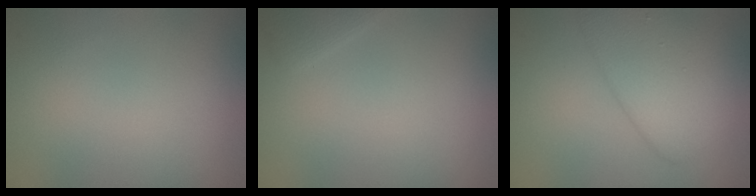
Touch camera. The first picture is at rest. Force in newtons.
{"total": 1.1, "press": 1.1, "slide": 0.0}
{"total": 5.3, "press": 5.3, "slide": 0.1}